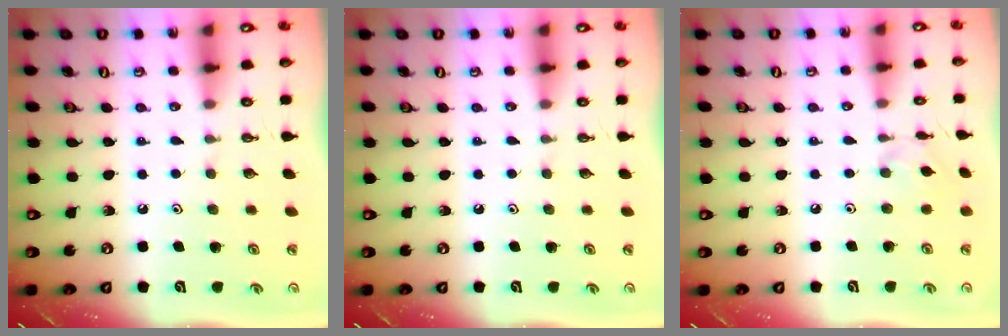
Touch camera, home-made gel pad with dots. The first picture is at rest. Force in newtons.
{"total": 0.0}
{"total": 2.6, "press": 2.6, "slide": 0.6}